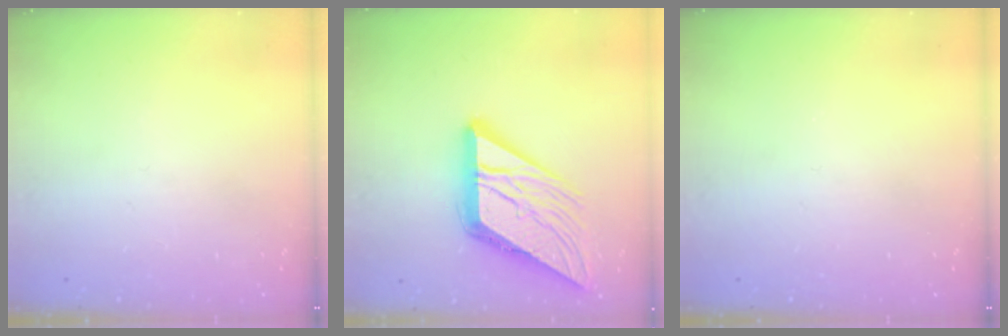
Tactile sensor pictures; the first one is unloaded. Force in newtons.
{"total": 17.1, "press": 17.1, "slide": 1.8}
{"total": 0.0}